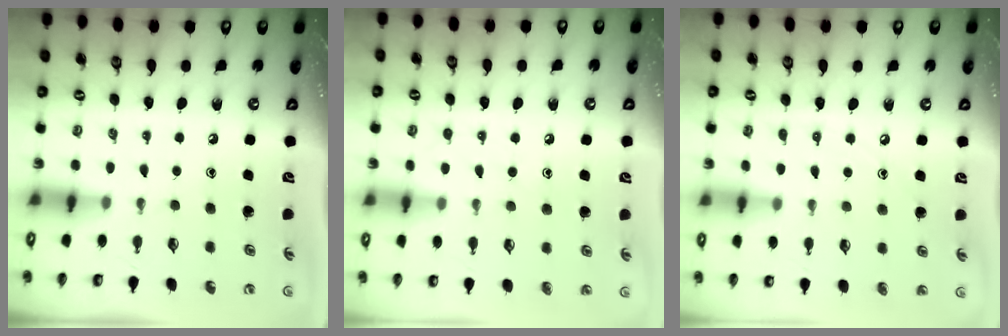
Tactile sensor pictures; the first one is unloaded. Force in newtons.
{"total": 7.4, "press": 7.4, "slide": 0.6}
{"total": 5.4, "press": 5.4, "slide": 0.6}